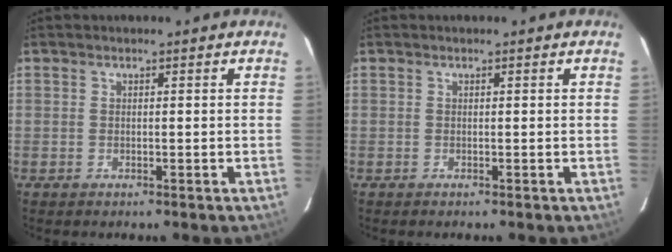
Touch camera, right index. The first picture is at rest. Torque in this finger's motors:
{"motor_torque": [0.00, -0.12, 0.04, 0.01]}